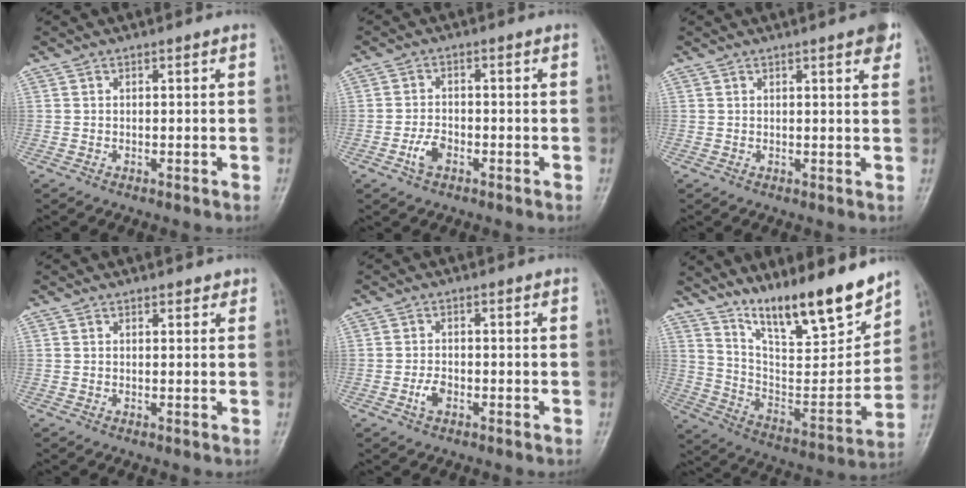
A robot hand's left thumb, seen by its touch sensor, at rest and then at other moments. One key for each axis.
{"total": 3.5, "fx": -1.6, "fy": 2.0, "fz": 2.3, "tx": -0.043, "ty": 0.009, "tz": -0.032}
{"total": 4.9, "fx": 3.0, "fy": 1.0, "fz": 3.8, "tx": -0.035, "ty": -0.002, "tz": 0.032}
{"total": 1.3, "fx": 1.1, "fy": 0.7, "fz": 0.4, "tx": 0.005, "ty": -0.006, "tz": 0.010}
{"total": 2.4, "fx": -0.9, "fy": 1.5, "fz": 1.7, "tx": -0.032, "ty": 0.004, "tz": -0.019}
{"total": 18.9, "fx": 14.6, "fy": 3.8, "fz": 11.5, "tx": -0.146, "ty": -0.089, "tz": 0.256}